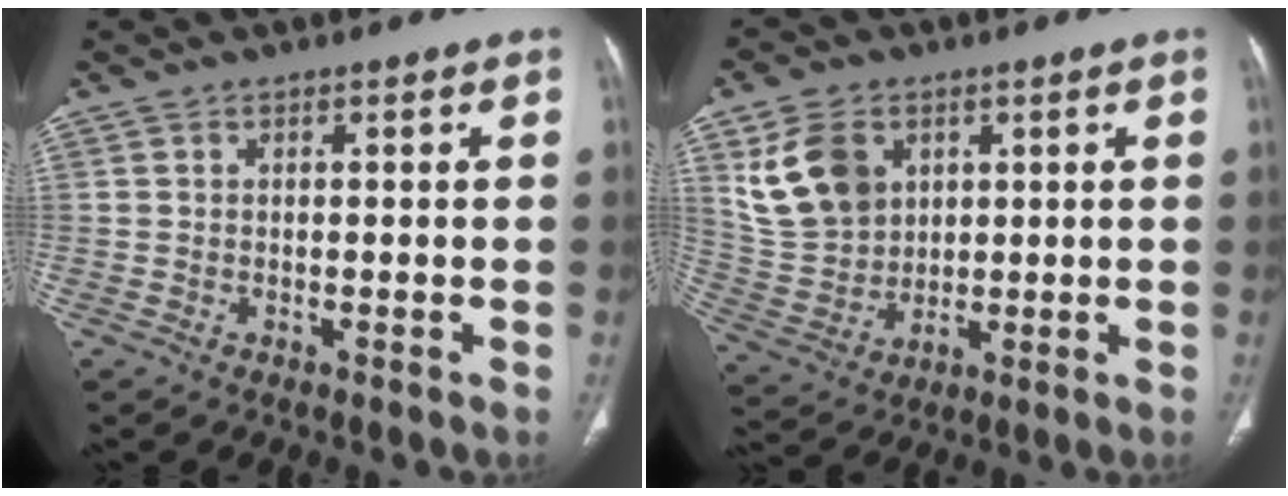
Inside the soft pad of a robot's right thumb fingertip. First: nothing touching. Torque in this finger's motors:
{"motor_torque": [0.75, 0.86, 0.31, -0.21, 0.11]}